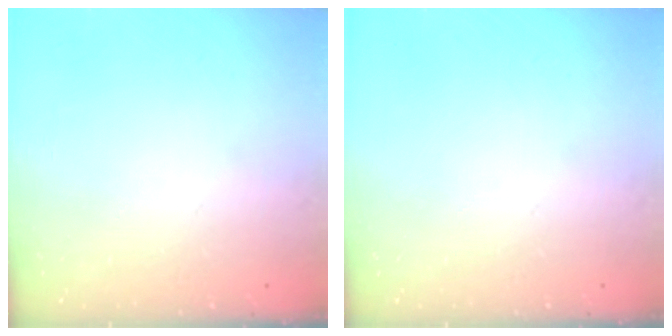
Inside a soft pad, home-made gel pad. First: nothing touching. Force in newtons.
{"total": 0.0}